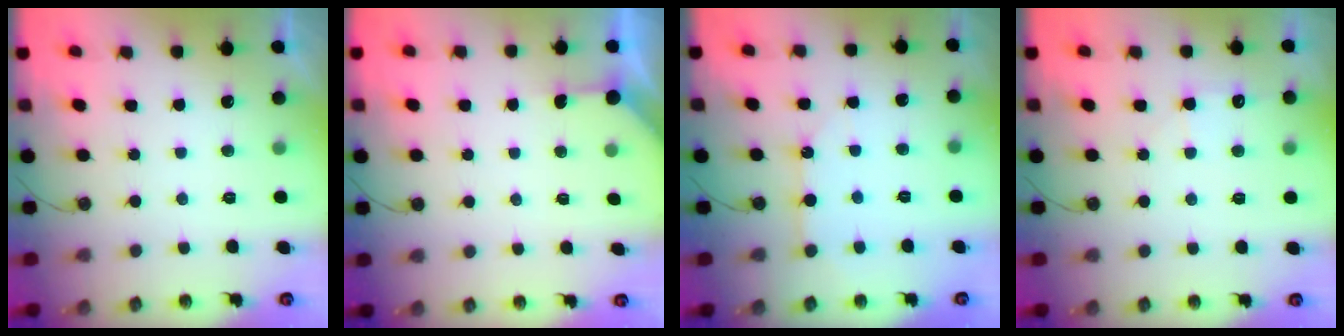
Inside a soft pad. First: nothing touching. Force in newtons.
{"total": 1.6, "press": 1.5, "slide": 0.3}
{"total": 6.1, "press": 6.1, "slide": 0.1}
{"total": 5.5, "press": 5.4, "slide": 0.7}